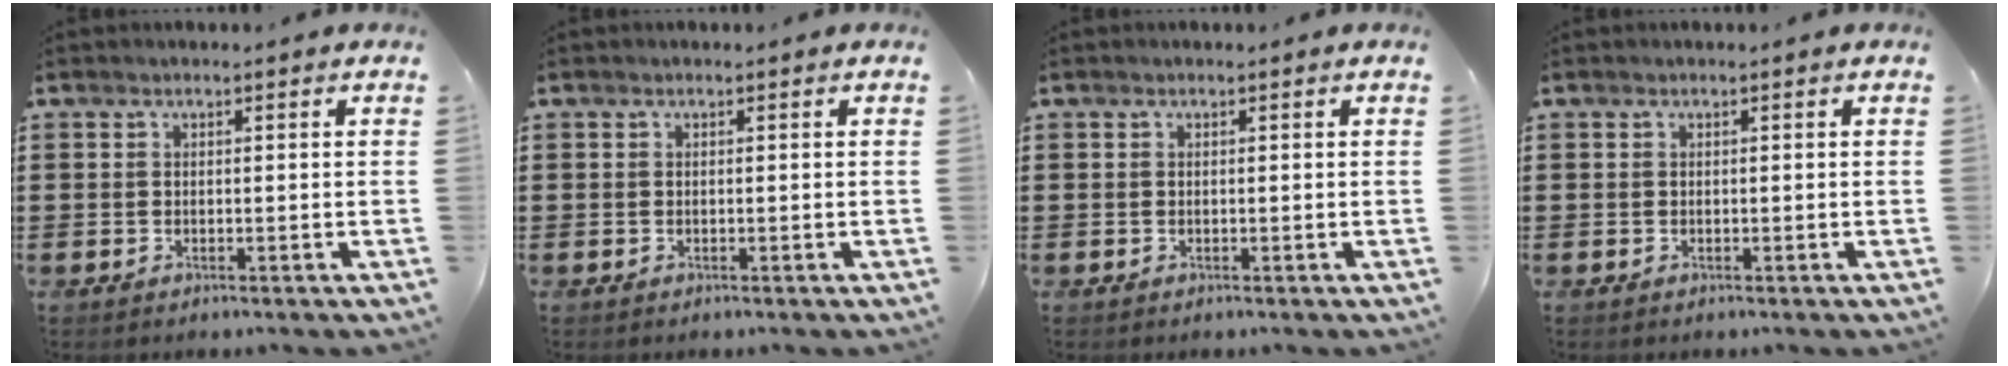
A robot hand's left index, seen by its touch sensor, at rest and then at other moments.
{"total": 0.0}
{"total": 0.0}
{"total": 0.0}